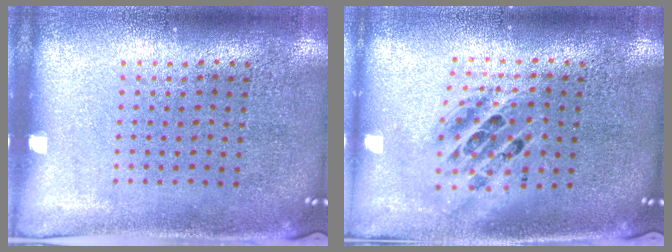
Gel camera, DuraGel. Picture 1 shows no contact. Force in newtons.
{"total": 1.7, "press": 1.4, "slide": 0.9}